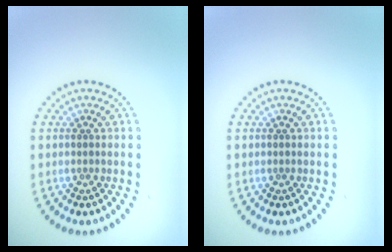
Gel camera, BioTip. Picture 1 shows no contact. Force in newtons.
{"total": 0.0}